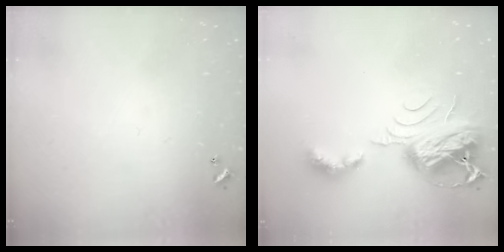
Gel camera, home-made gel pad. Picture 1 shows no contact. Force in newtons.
{"total": 8.7, "press": 8.6, "slide": 1.3}